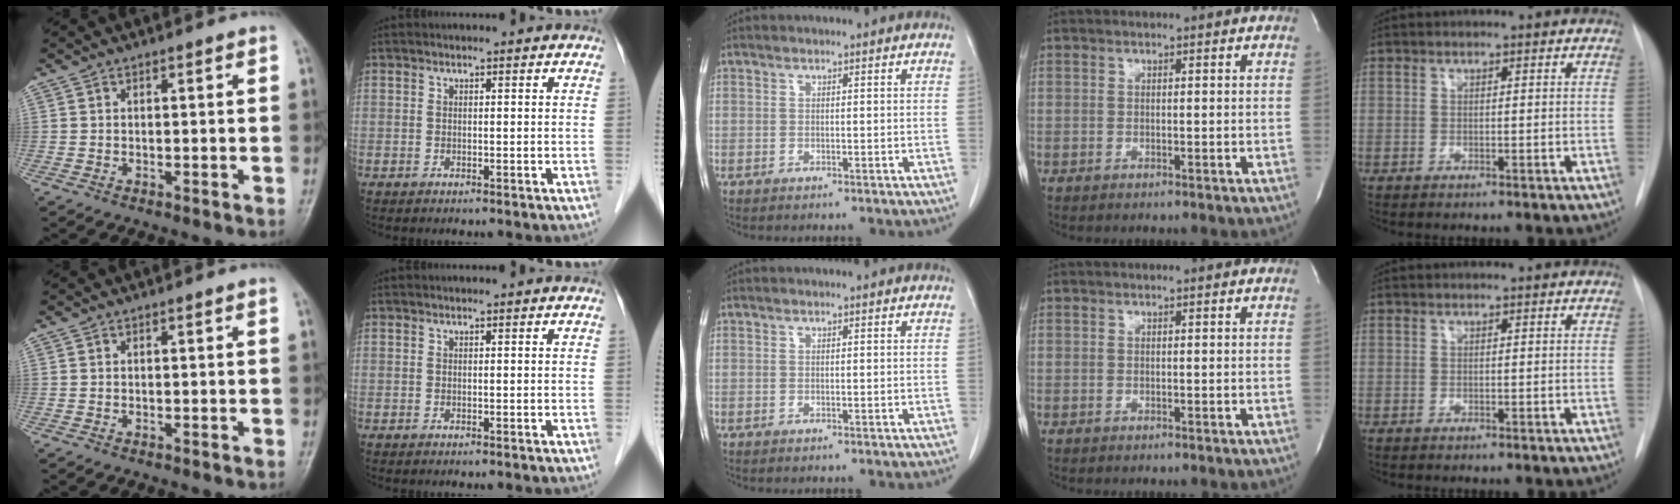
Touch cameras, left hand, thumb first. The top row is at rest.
{}